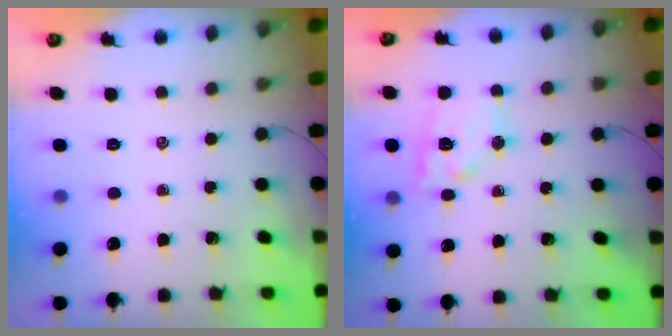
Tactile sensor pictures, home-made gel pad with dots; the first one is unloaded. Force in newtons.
{"total": 12.6, "press": 12.5, "slide": 1.5}